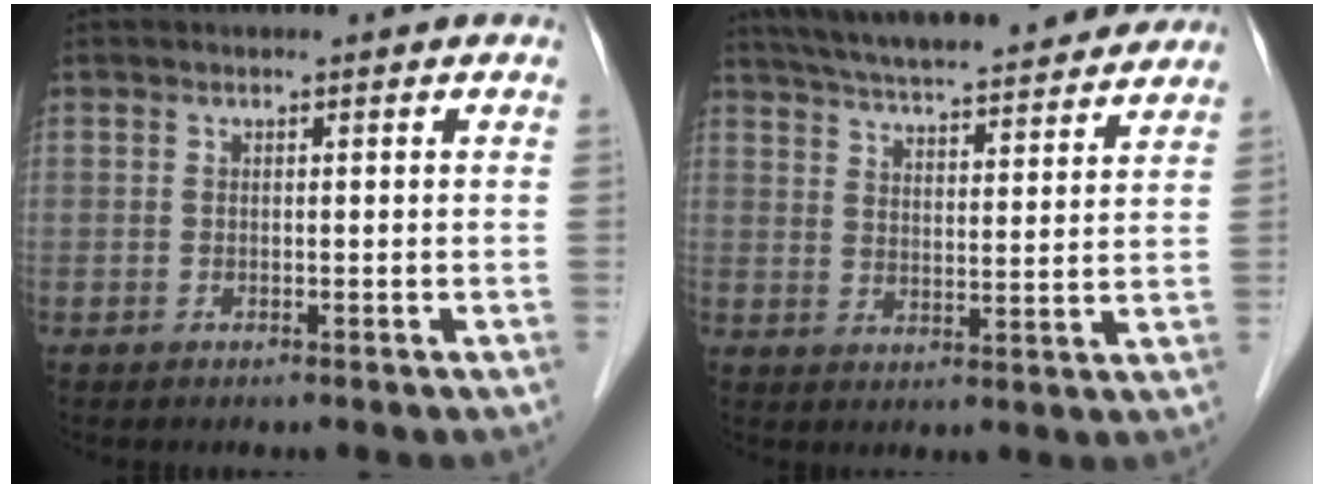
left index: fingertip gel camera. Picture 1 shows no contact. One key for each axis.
{"total": 22.3, "fx": 20.1, "fy": 2.9, "fz": 9.3, "tx": -0.152, "ty": 0.023, "tz": 0.279}